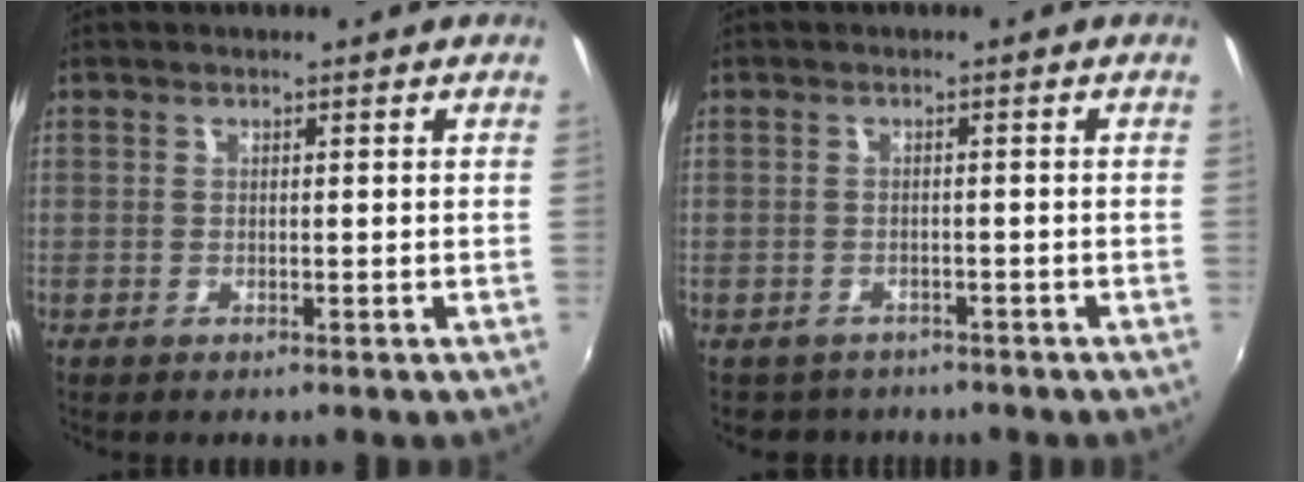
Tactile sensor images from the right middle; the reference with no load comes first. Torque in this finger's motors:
{"motor_torque": [0.41, -0.57, 0.00, 0.02]}